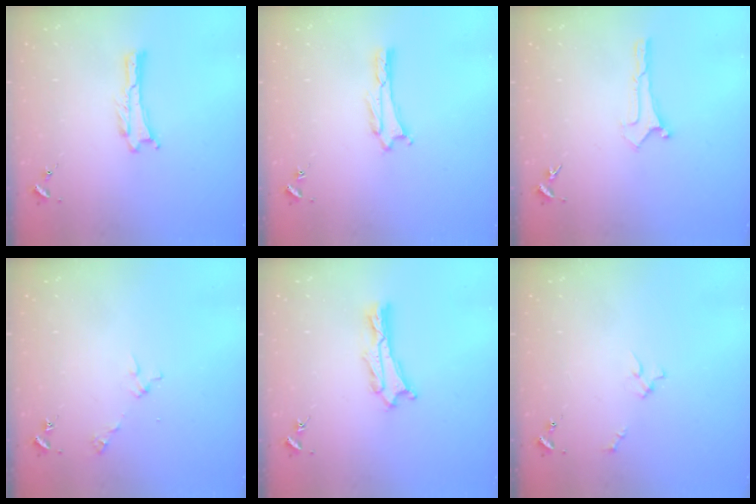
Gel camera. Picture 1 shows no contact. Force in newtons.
{"total": 1.8, "press": 1.8, "slide": 0.2}
{"total": 0.0}
{"total": 2.9, "press": 2.9, "slide": 0.2}
{"total": 2.4, "press": 2.4, "slide": 0.3}
{"total": 2.0, "press": 2.0, "slide": 0.2}